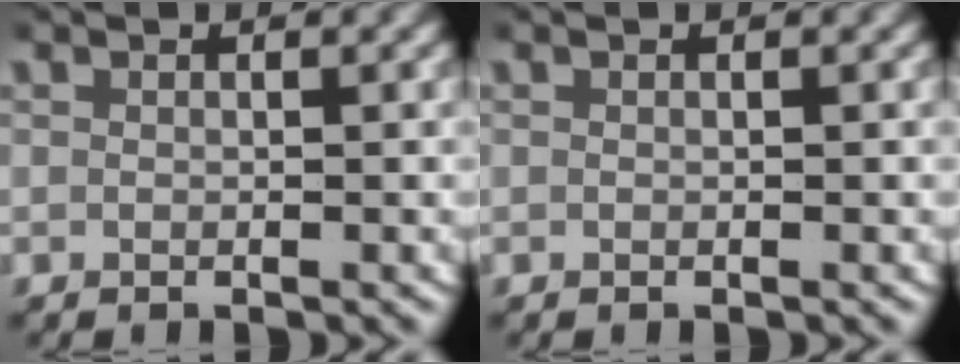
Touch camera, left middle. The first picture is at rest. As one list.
[{"total": 0.0}]